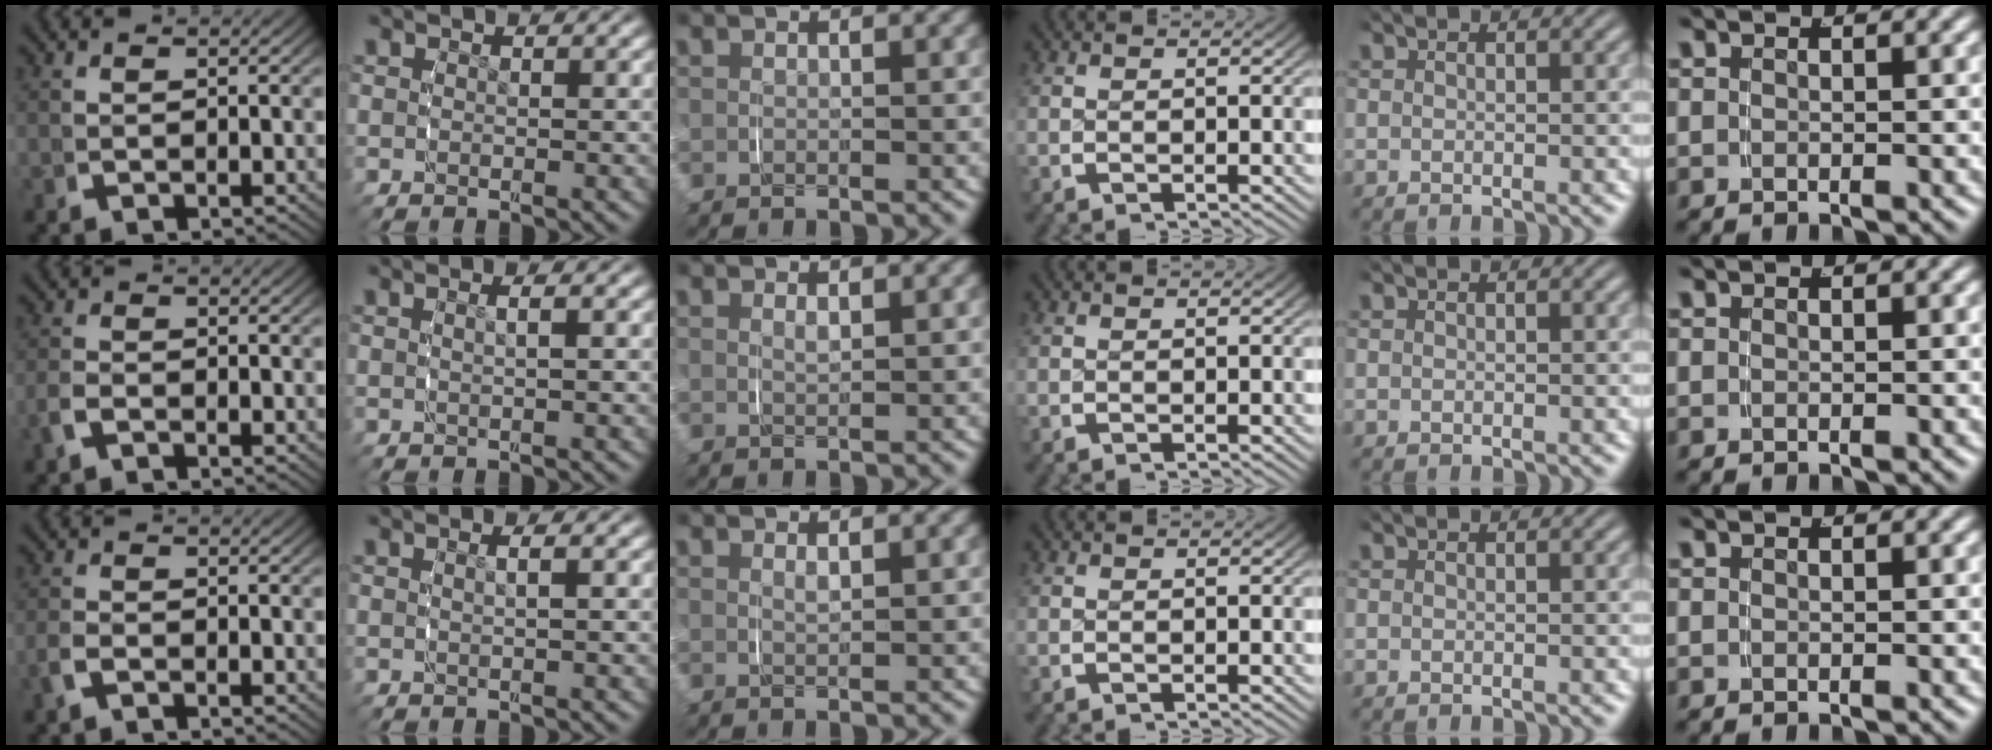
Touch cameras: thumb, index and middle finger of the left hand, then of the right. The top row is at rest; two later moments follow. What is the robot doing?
{"motion": "grasp_and_lifting", "object": "toothpaste"}